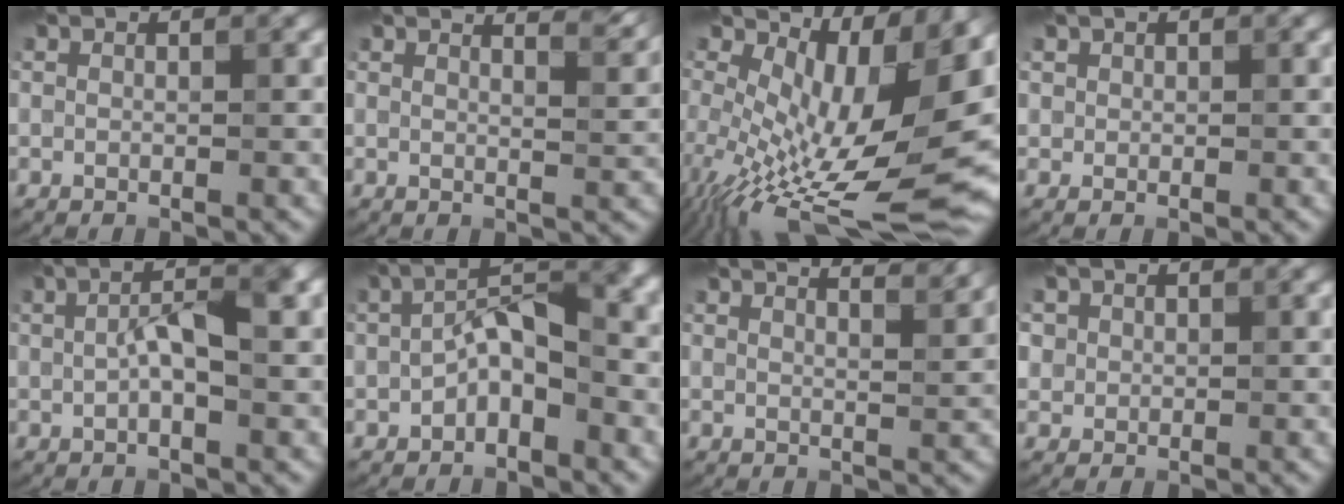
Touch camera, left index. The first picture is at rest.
{"total": 5.0, "force": [4.0, 1.4, 2.6], "torque": [-0.020, 0.024, 0.026]}
{"total": 14.6, "force": [-0.1, 6.1, 13.2], "torque": [-0.207, -0.015, 0.010]}
{"total": 1.0, "force": [0.5, 0.9, 0.1], "torque": [0.005, -0.003, 0.007]}
{"total": 4.9, "force": [0.4, 1.6, 4.6], "torque": [-0.083, 0.008, 0.005]}
{"total": 5.1, "force": [-1.4, 2.2, 4.3], "torque": [-0.073, 0.018, -0.032]}
{"total": 7.0, "force": [5.5, 2.2, 3.8], "torque": [-0.029, 0.037, 0.036]}
{"total": 1.6, "force": [0.7, 1.4, 0.2], "torque": [-0.005, -0.001, 0.025]}